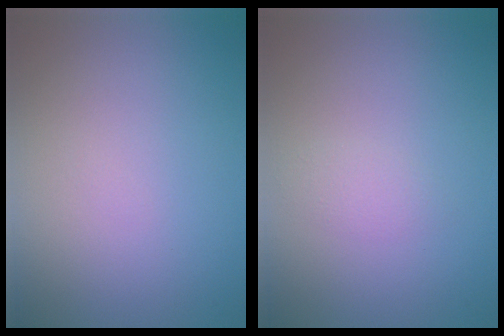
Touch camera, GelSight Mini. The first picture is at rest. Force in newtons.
{"total": 1.1, "press": 1.1, "slide": 0.1}